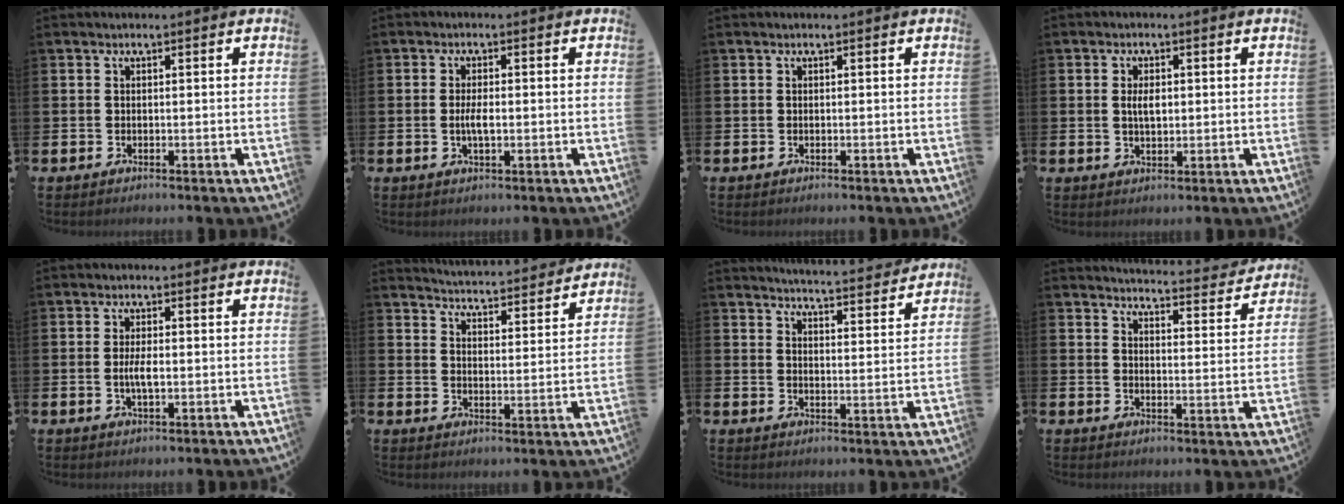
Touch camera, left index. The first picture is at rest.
{"total": 2.6, "force": [-0.2, 0.9, 2.5], "torque": [-0.043, 0.000, -0.005]}
{"total": 0.0}
{"total": 2.6, "force": [0.5, 1.4, 2.2], "torque": [-0.035, 0.003, 0.005]}
{"total": 3.0, "force": [-0.2, 1.0, 2.8], "torque": [-0.049, 0.000, -0.004]}
{"total": 4.8, "force": [4.8, 0.1, 0.1], "torque": [-0.018, -0.045, 0.083]}
{"total": 5.0, "force": [5.0, -0.2, 0.4], "torque": [-0.023, -0.040, 0.086]}
{"total": 4.4, "force": [4.4, 0.3, 0.5], "torque": [-0.016, -0.037, 0.073]}